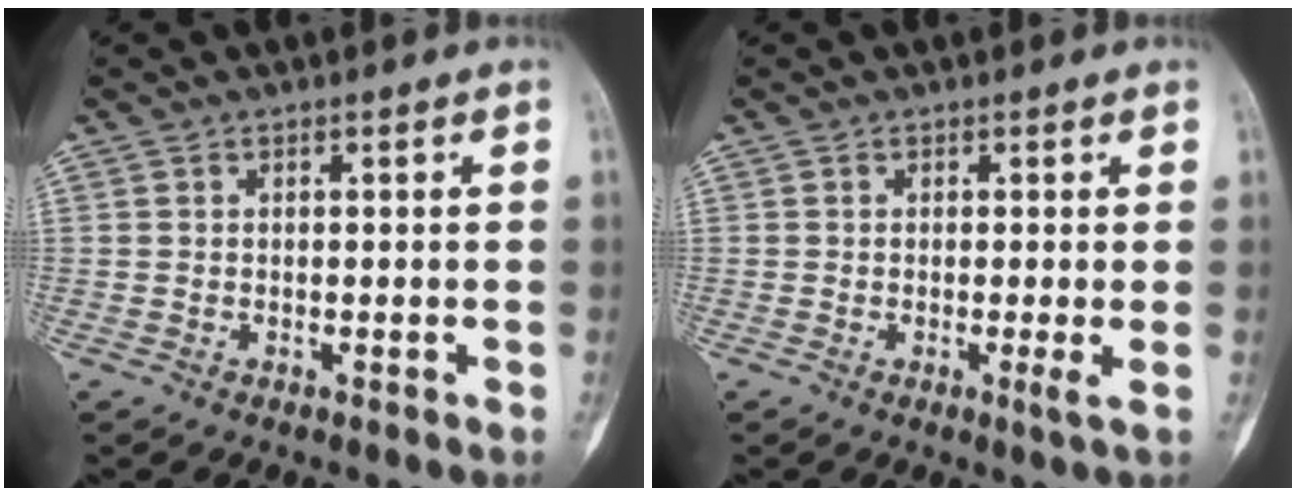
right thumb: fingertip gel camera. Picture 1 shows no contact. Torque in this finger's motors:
{"motor_torque": [-0.10, 0.15, 0.09, 0.13, 0.01]}